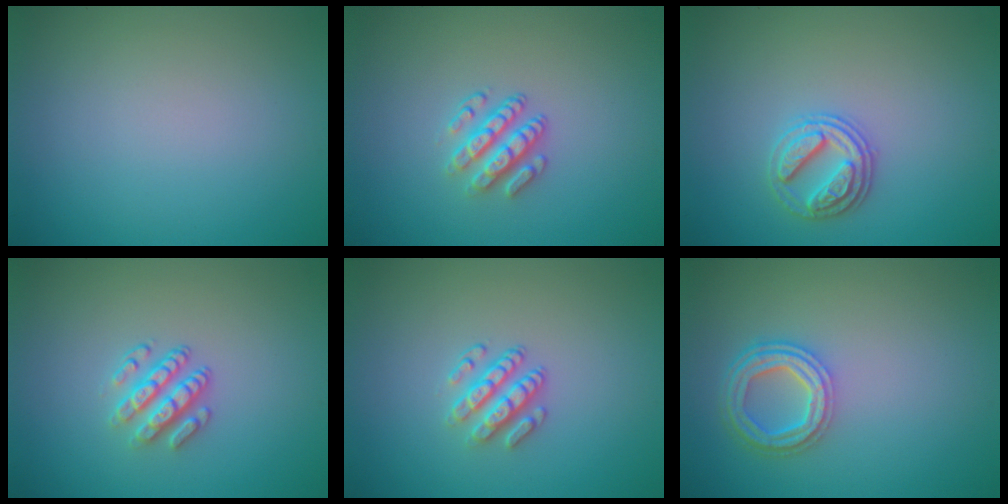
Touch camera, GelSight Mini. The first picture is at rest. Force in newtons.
{"total": 2.9, "press": 2.5, "slide": 1.5}
{"total": 2.6, "press": 2.6, "slide": 0.5}
{"total": 2.9, "press": 2.5, "slide": 1.5}
{"total": 2.3, "press": 1.9, "slide": 1.4}
{"total": 4.1, "press": 3.2, "slide": 2.6}